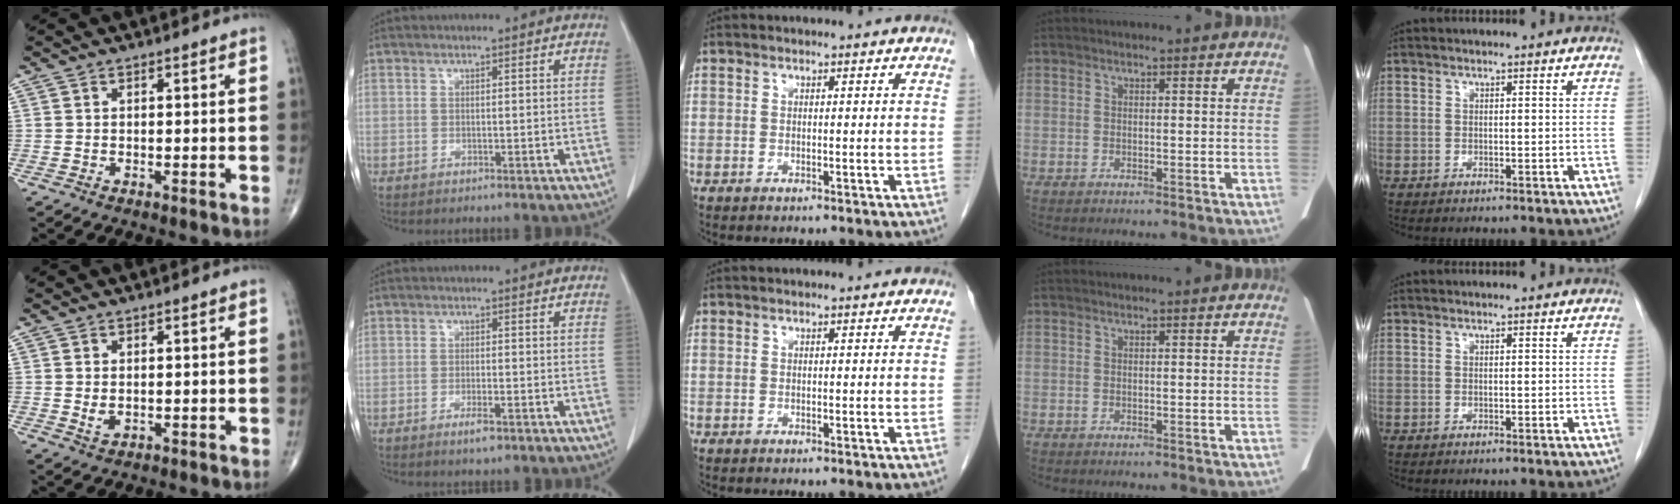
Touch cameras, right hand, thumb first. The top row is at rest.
{"thumb": {"total": 2.1, "force": [0.1, 1.4, 1.6], "torque": [-0.029, -0.007, 0.007]}, "index": {"total": 2.3, "force": [-1.5, 0.4, 1.8], "torque": [-0.032, -0.003, -0.023]}}